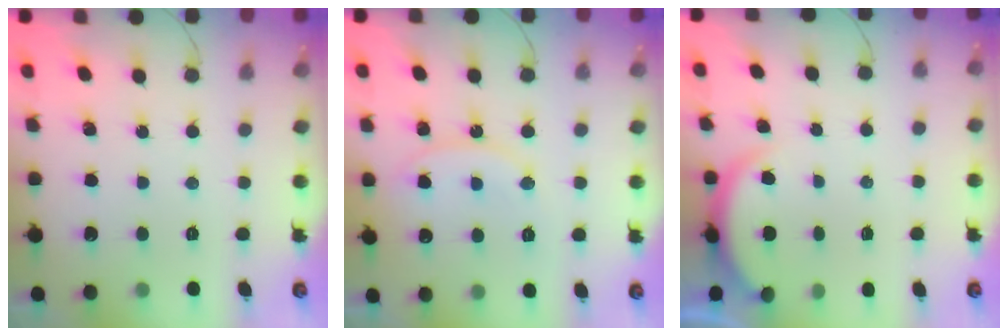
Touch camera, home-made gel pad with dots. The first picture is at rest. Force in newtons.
{"total": 9.5, "press": 9.5, "slide": 0.4}
{"total": 2.2, "press": 2.2, "slide": 0.6}